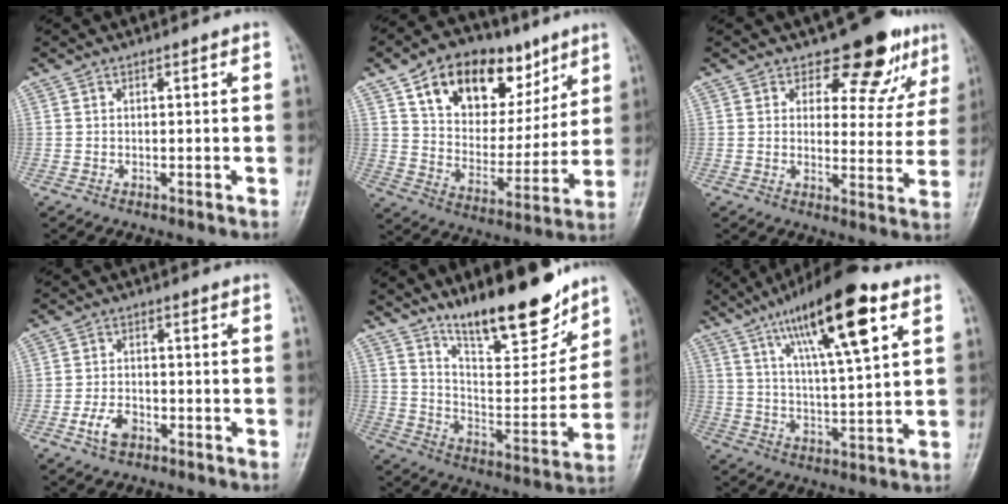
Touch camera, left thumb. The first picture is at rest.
{"total": 21.1, "force": [11.0, 13.0, 12.5], "torque": [-0.147, -0.029, 0.184]}
{"total": 10.5, "force": [8.0, 5.6, 4.0], "torque": [-0.005, -0.056, 0.092]}
{"total": 4.6, "force": [-2.3, 2.8, 2.8], "torque": [-0.049, 0.014, -0.044]}
{"total": 18.2, "force": [13.6, 5.4, 10.8], "torque": [-0.122, -0.092, 0.228]}
{"total": 18.3, "force": [9.2, 4.1, 15.3], "torque": [-0.242, -0.020, 0.157]}